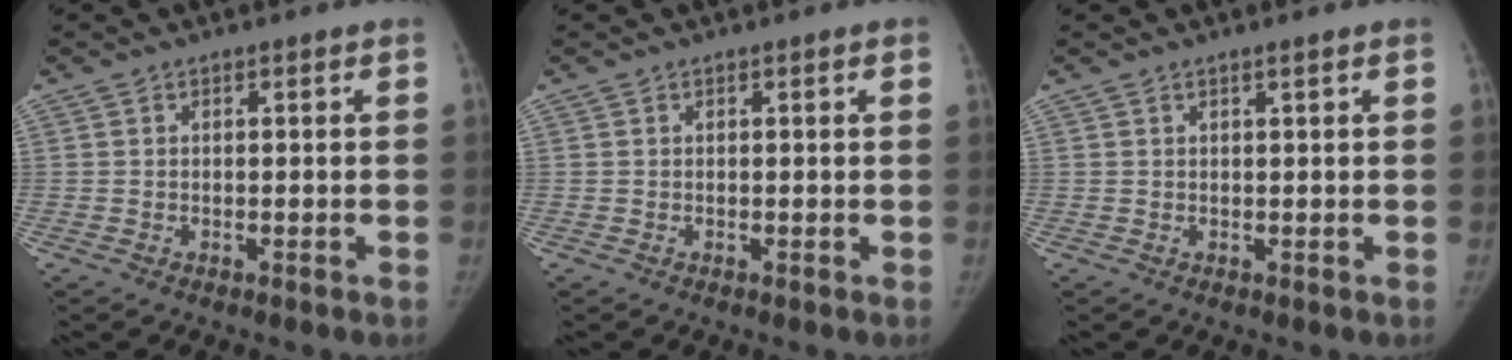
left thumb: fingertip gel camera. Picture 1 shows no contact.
{"total": 0.8, "force": [0.3, 0.1, 0.7], "torque": [-0.013, 0.001, 0.003]}
{"total": 0.6, "force": [0.5, -0.1, 0.4], "torque": [-0.008, -0.003, 0.011]}